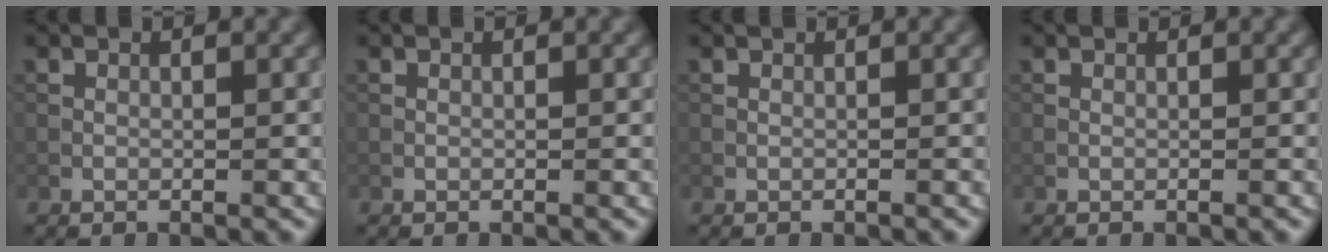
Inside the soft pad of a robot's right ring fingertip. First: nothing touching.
{"total": 0.0}
{"total": 0.0}
{"total": 0.6, "force": [0.6, 0.1, 0.2], "torque": [-0.008, -0.003, 0.001]}